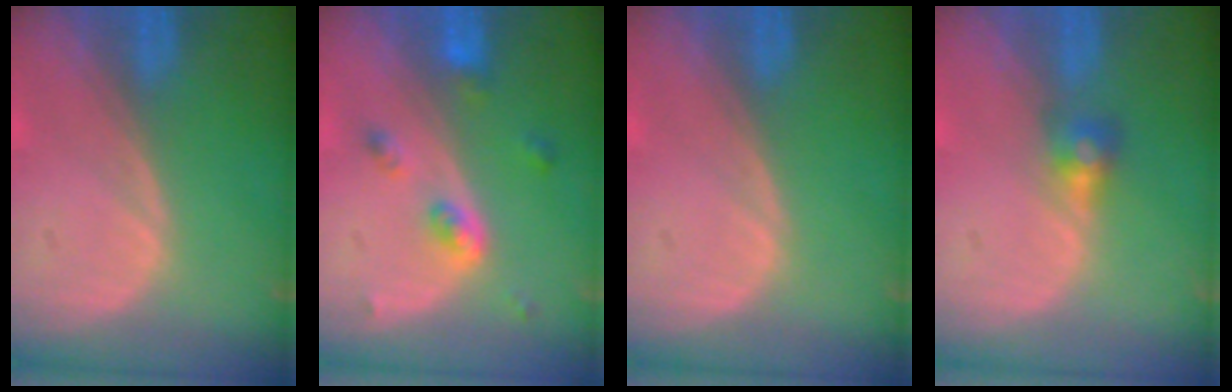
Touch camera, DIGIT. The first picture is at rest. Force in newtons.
{"total": 4.3, "press": 3.9, "slide": 1.7}
{"total": 0.0}
{"total": 2.7, "press": 2.5, "slide": 0.9}